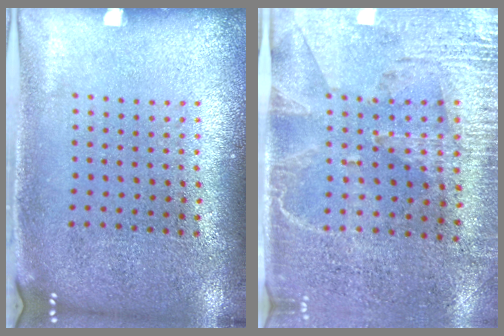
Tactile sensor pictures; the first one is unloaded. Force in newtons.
{"total": 2.9, "press": 2.6, "slide": 1.4}